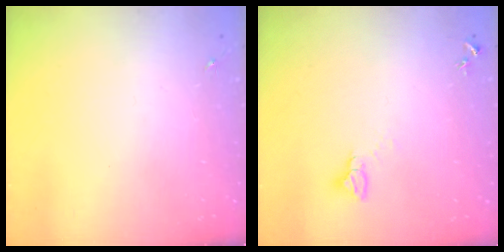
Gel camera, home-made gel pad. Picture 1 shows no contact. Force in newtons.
{"total": 2.8, "press": 2.8, "slide": 0.1}